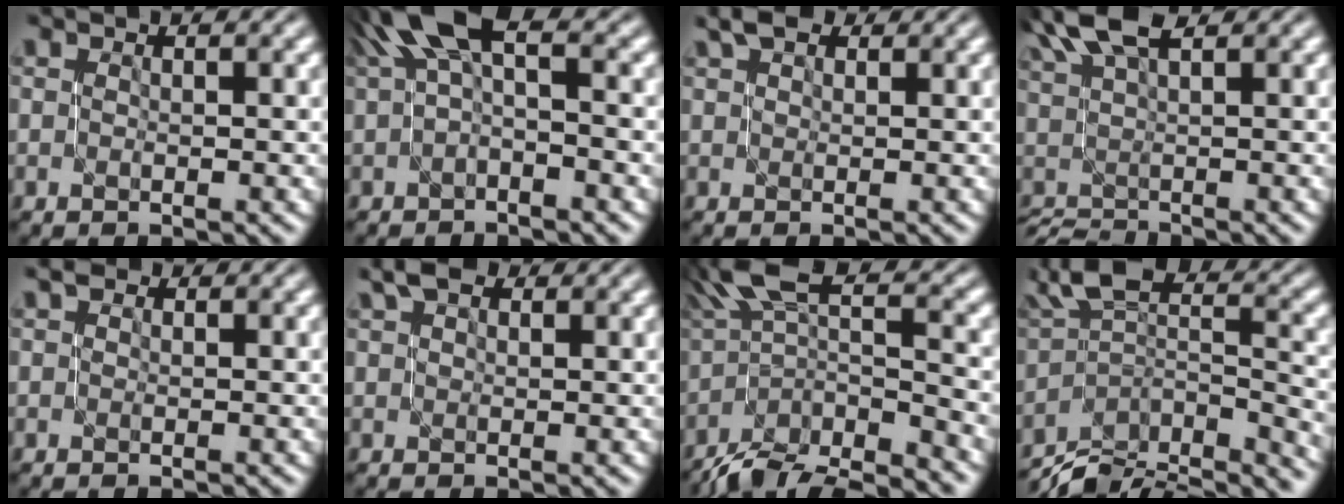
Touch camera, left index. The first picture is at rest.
{"total": 4.7, "force": [1.4, 1.1, 4.4], "torque": [-0.083, 0.020, 0.021]}
{"total": 2.6, "force": [2.1, 0.9, 1.2], "torque": [-0.019, 0.009, 0.035]}
{"total": 5.4, "force": [3.3, 1.4, 4.0], "torque": [-0.056, 0.022, 0.055]}
{"total": 0.9, "force": [0.8, 0.3, 0.3], "torque": [-0.005, 0.004, 0.002]}
{"total": 2.8, "force": [2.2, 1.1, 1.4], "torque": [-0.024, 0.011, 0.037]}
{"total": 9.3, "force": [-4.2, 2.8, 7.8], "torque": [-0.141, 0.013, -0.070]}
{"total": 9.5, "force": [-7.1, 3.4, 5.3], "torque": [-0.091, 0.020, -0.105]}